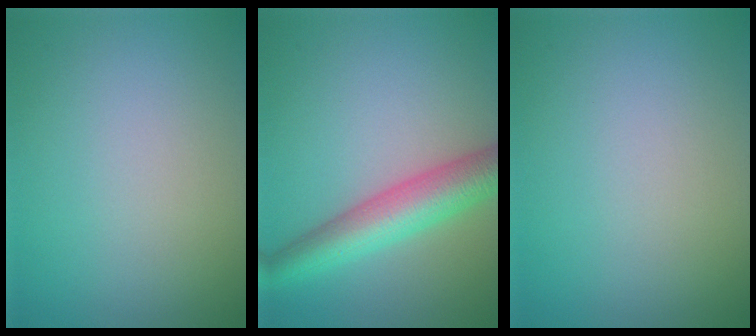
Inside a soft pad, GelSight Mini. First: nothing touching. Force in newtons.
{"total": 6.1, "press": 6.1, "slide": 0.1}
{"total": 0.0}